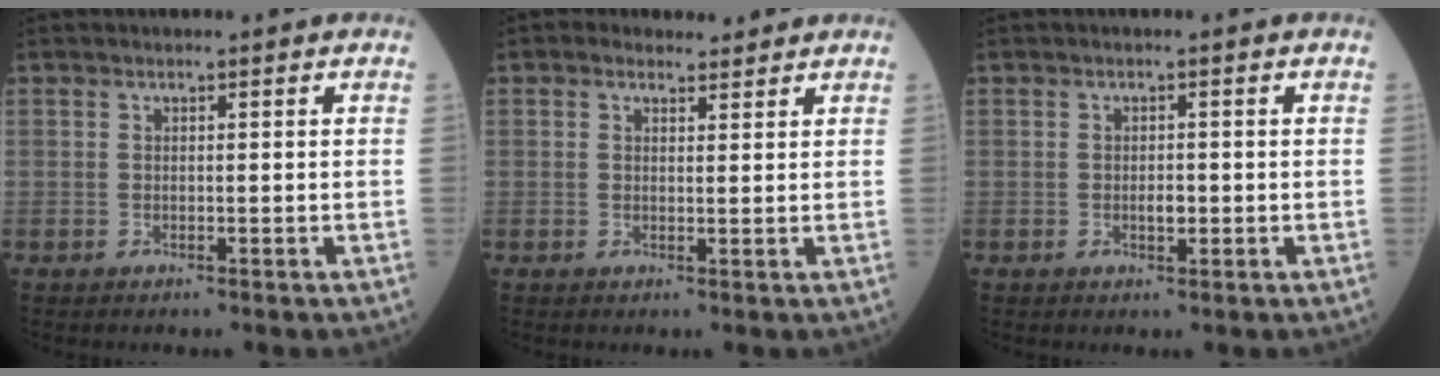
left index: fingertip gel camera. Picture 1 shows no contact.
{"total": 2.2, "force": [1.7, 1.3, 0.3], "torque": [-0.009, 0.012, 0.025]}
{"total": 1.5, "force": [-0.4, 0.7, 1.2], "torque": [-0.021, 0.000, -0.006]}